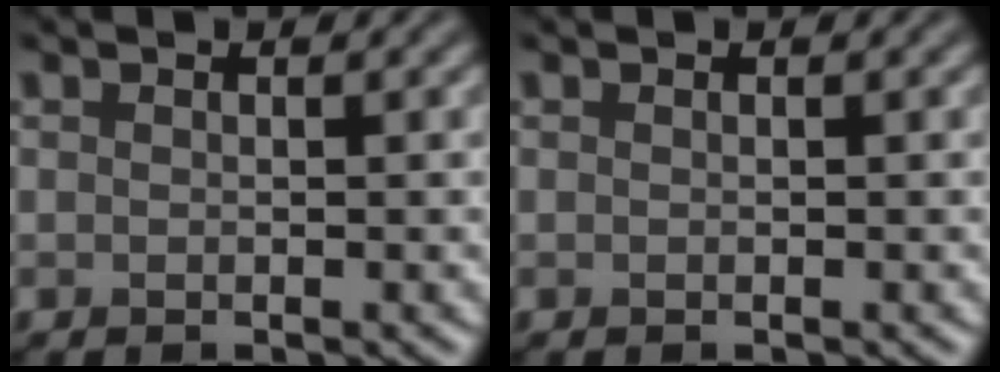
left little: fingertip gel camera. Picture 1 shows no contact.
{"total": 0.0}